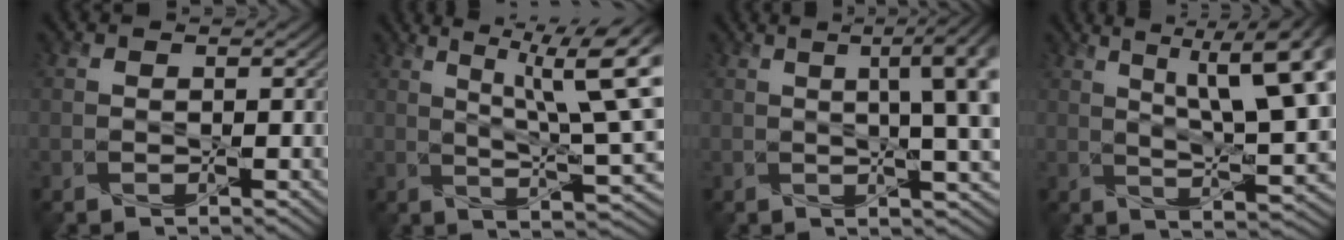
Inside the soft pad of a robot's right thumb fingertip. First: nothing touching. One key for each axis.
{"total": 13.1, "fx": 5.2, "fy": 2.9, "fz": 11.7, "tx": -0.176, "ty": 0.013, "tz": 0.075}
{"total": 9.4, "fx": 2.1, "fy": 2.5, "fz": 8.8, "tx": -0.096, "ty": 0.031, "tz": 0.018}
{"total": 13.9, "fx": 5.3, "fy": 4.2, "fz": 12.1, "tx": -0.171, "ty": 0.020, "tz": 0.073}